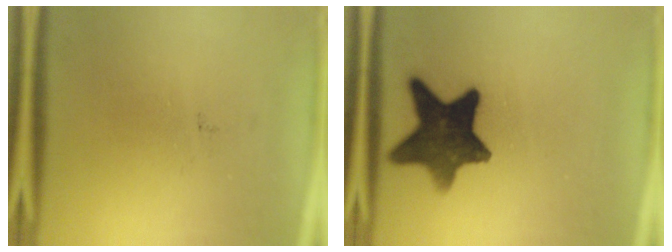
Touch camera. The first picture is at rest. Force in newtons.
{"total": 12.4}